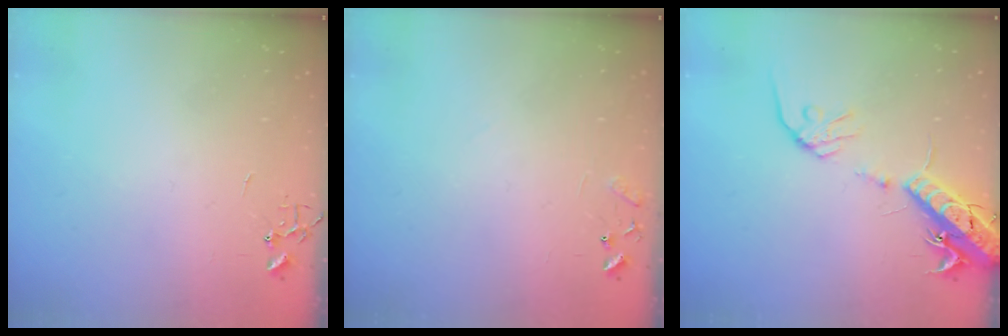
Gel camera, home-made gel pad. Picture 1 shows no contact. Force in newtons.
{"total": 8.3, "press": 8.3, "slide": 0.6}
{"total": 16.5, "press": 16.2, "slide": 3.6}